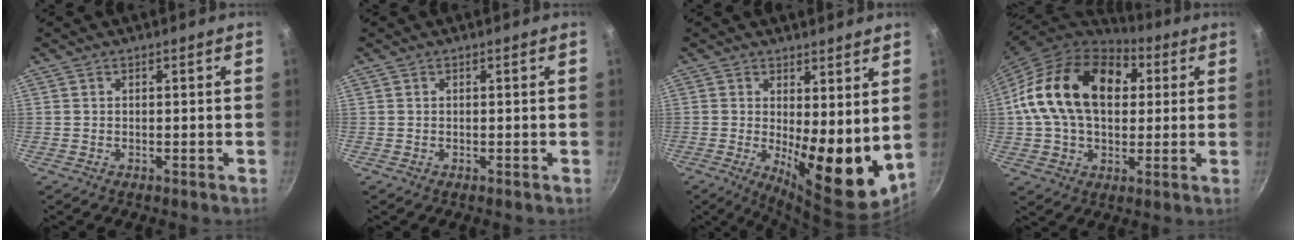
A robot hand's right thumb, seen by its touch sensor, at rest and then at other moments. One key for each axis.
{"total": 0.0}
{"total": 12.9, "fx": 1.3, "fy": 4.5, "fz": 12.0, "tx": -0.145, "ty": -0.038, "tz": 0.027}
{"total": 23.1, "fx": 4.7, "fy": 15.6, "fz": 16.4, "tx": -0.271, "ty": 0.024, "tz": 0.068}